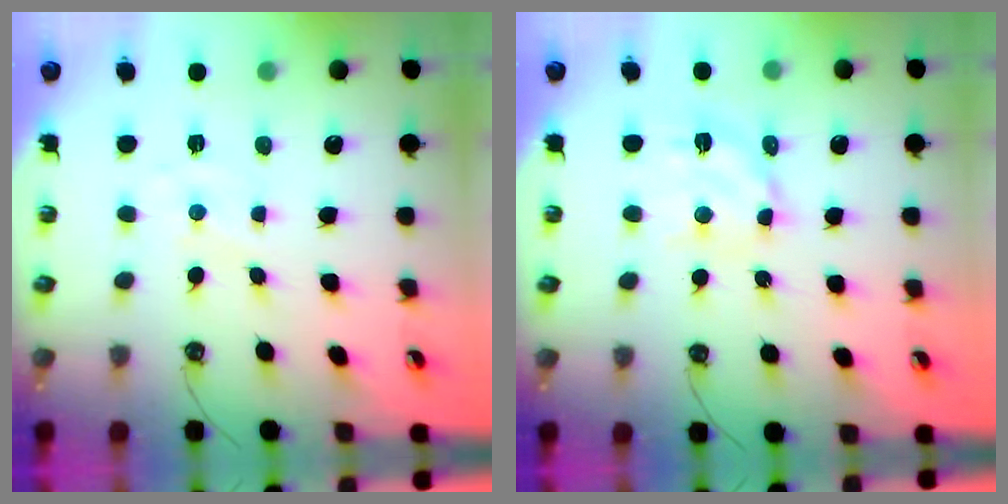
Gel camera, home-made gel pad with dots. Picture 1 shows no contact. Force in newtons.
{"total": 10.9, "press": 10.9, "slide": 0.8}